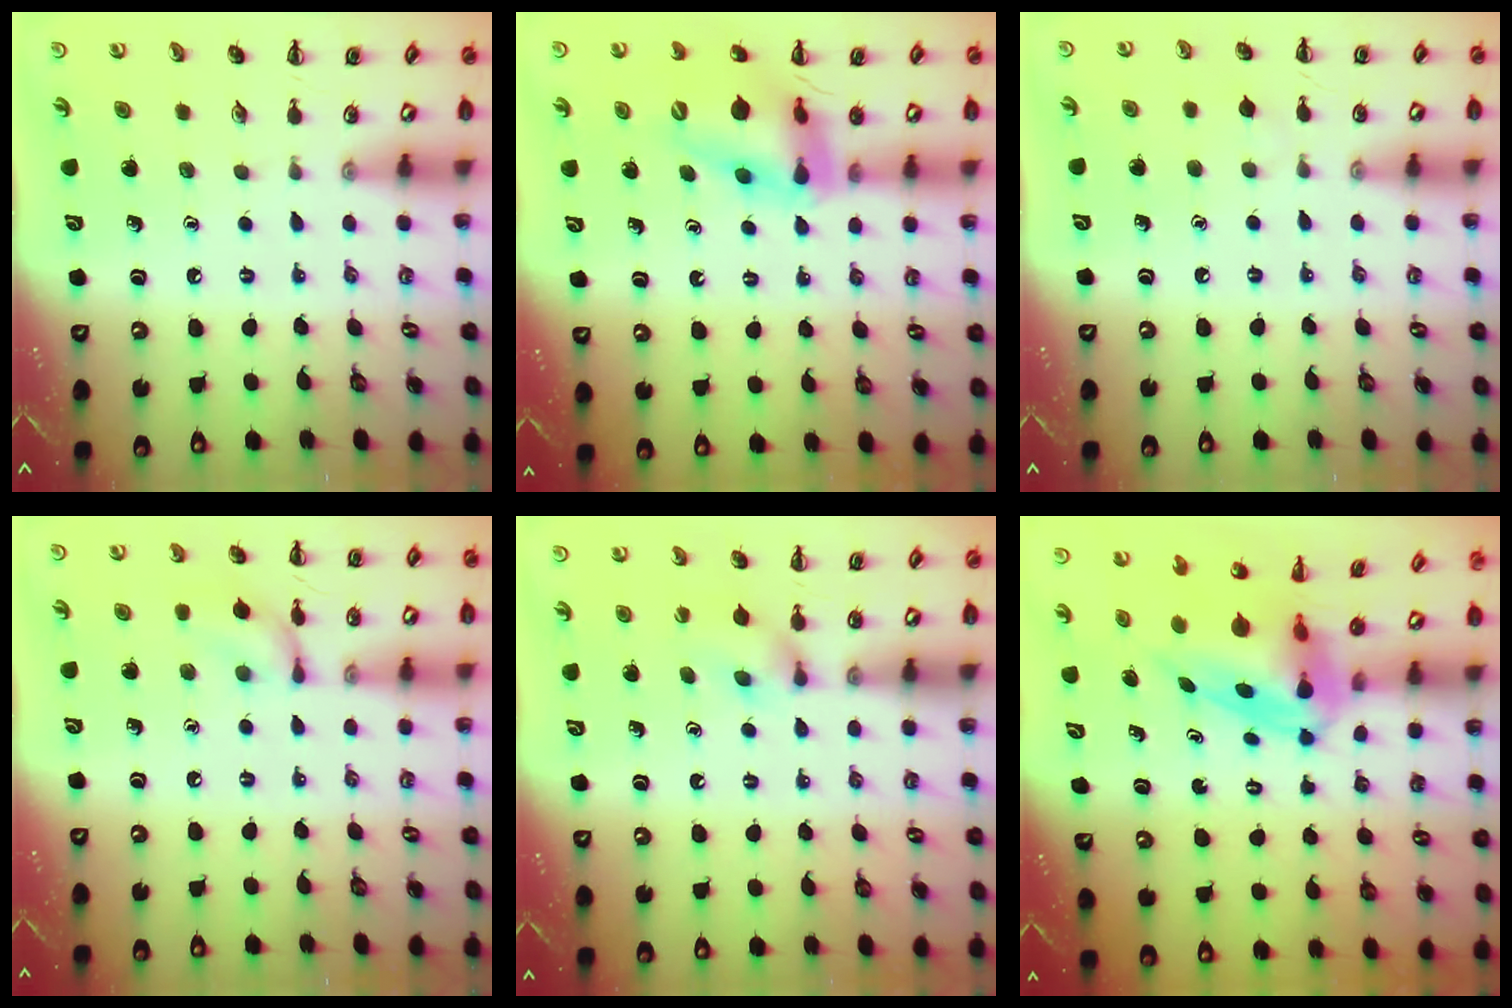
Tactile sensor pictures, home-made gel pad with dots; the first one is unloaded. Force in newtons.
{"total": 14.8, "press": 14.3, "slide": 3.5}
{"total": 3.9, "press": 3.6, "slide": 1.6}
{"total": 8.4, "press": 8.3, "slide": 0.5}
{"total": 4.4, "press": 4.2, "slide": 1.2}
{"total": 5.8, "press": 5.6, "slide": 1.7}